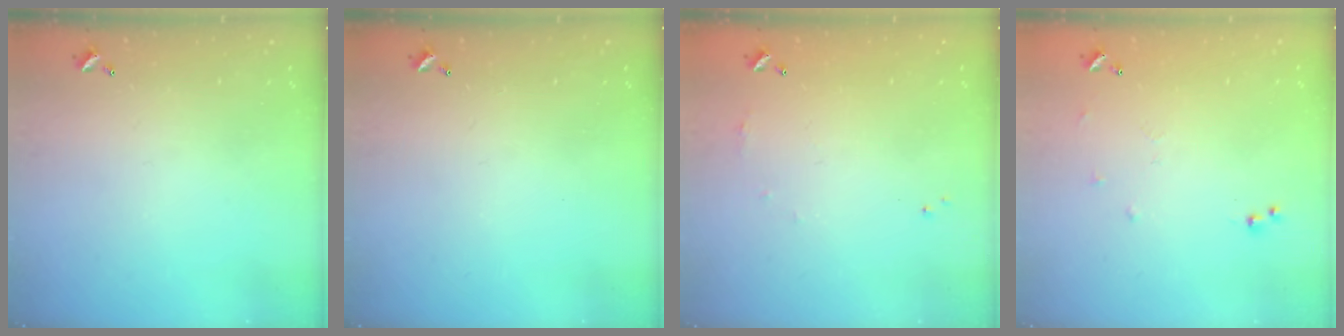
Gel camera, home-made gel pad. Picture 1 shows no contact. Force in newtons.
{"total": 0.0}
{"total": 4.7, "press": 4.7, "slide": 0.7}
{"total": 6.3, "press": 6.3, "slide": 0.7}